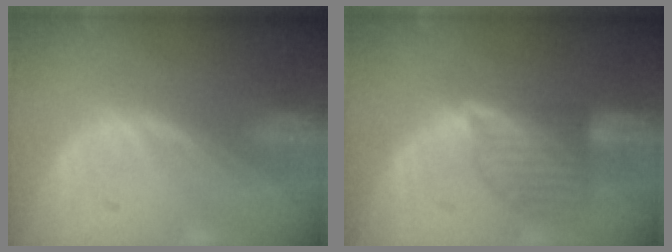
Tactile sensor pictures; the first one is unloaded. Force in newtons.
{"total": 6.5, "press": 6.5, "slide": 0.9}